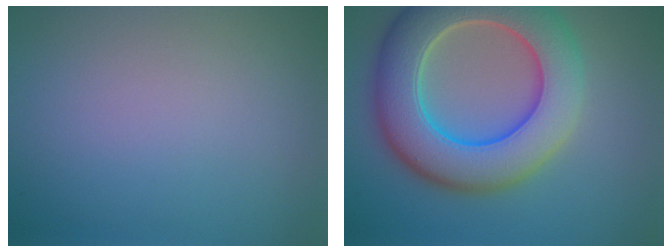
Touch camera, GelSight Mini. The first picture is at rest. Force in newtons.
{"total": 10.7, "press": 10.7, "slide": 0.8}